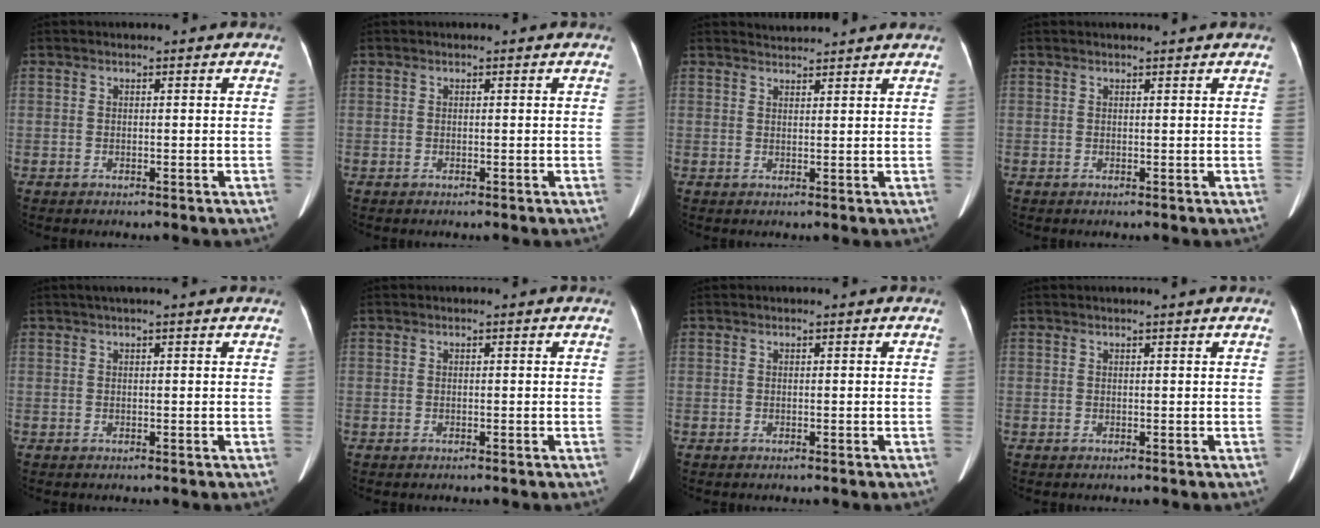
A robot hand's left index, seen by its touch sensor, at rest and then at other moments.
{"total": 0.0}
{"total": 2.6, "force": [2.5, -0.5, -0.2], "torque": [-0.004, 0.013, 0.043]}
{"total": 1.1, "force": [1.0, -0.3, 0.4], "torque": [-0.010, 0.003, 0.018]}
{"total": 4.1, "force": [3.3, -0.2, 2.3], "torque": [-0.031, 0.034, 0.044]}
{"total": 0.0}
{"total": 0.0}
{"total": 1.1, "force": [0.9, -0.3, 0.6], "torque": [-0.012, 0.004, 0.022]}